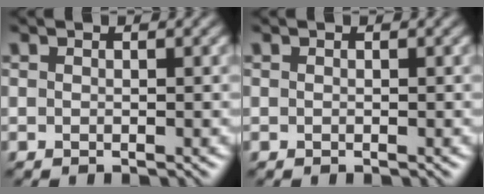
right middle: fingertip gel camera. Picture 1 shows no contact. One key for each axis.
{"total": 0.0}